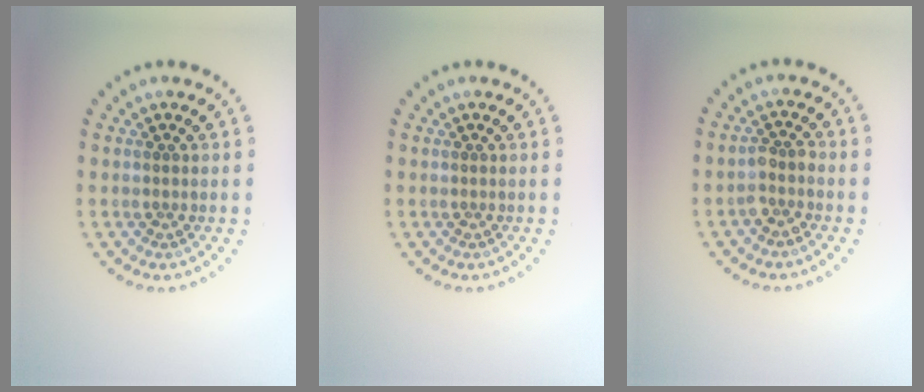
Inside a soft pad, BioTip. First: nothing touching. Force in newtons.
{"total": 0.0}
{"total": 1.7, "press": 1.5, "slide": 0.8}